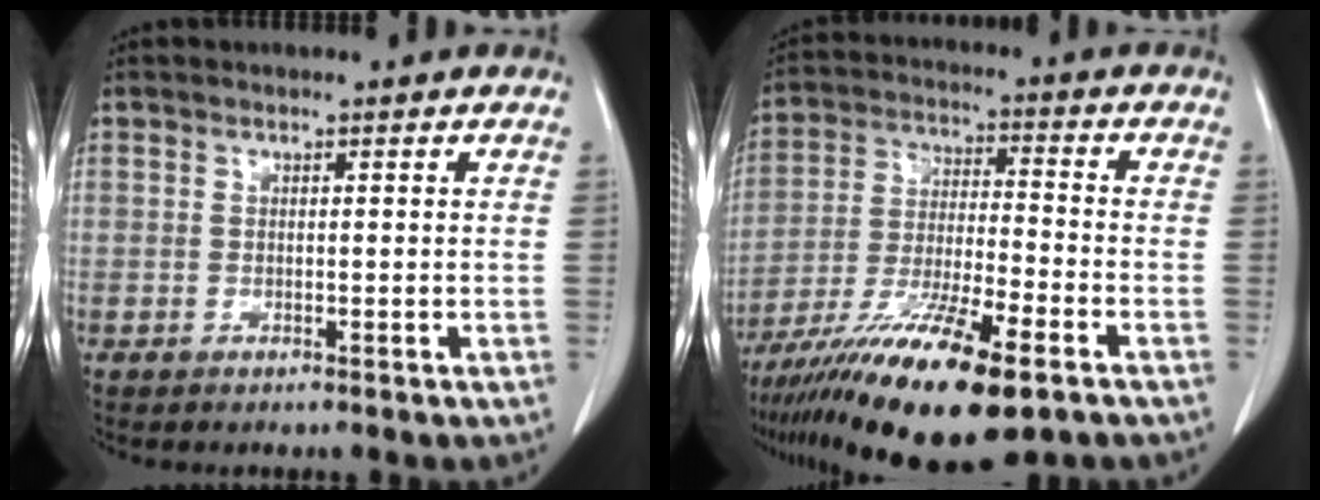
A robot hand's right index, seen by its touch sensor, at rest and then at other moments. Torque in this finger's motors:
{"motor_torque": [1.03, -1.11, 0.95, 0.21]}